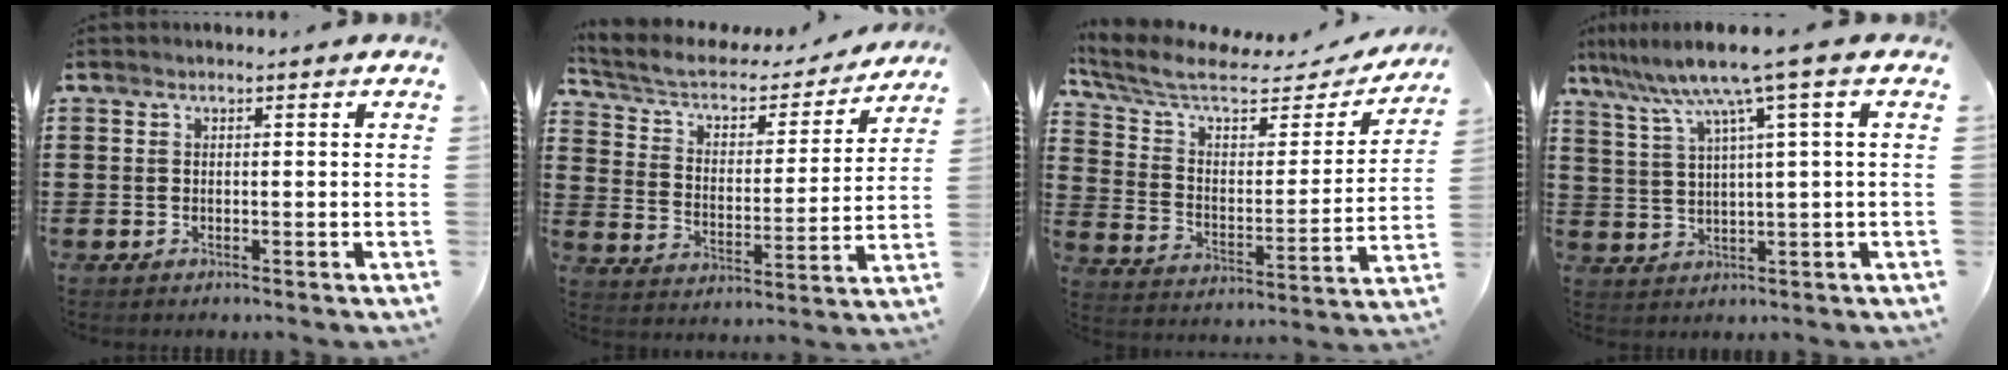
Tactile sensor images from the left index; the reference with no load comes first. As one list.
[{"total": 4.8, "force": [3.9, 1.9, 2.1], "torque": [-0.062, -0.030, 0.060]}, {"total": 7.3, "force": [5.8, 2.0, 3.9], "torque": [-0.111, -0.040, 0.094]}, {"total": 7.9, "force": [4.3, -0.6, 6.6], "torque": [-0.140, -0.020, 0.069]}]